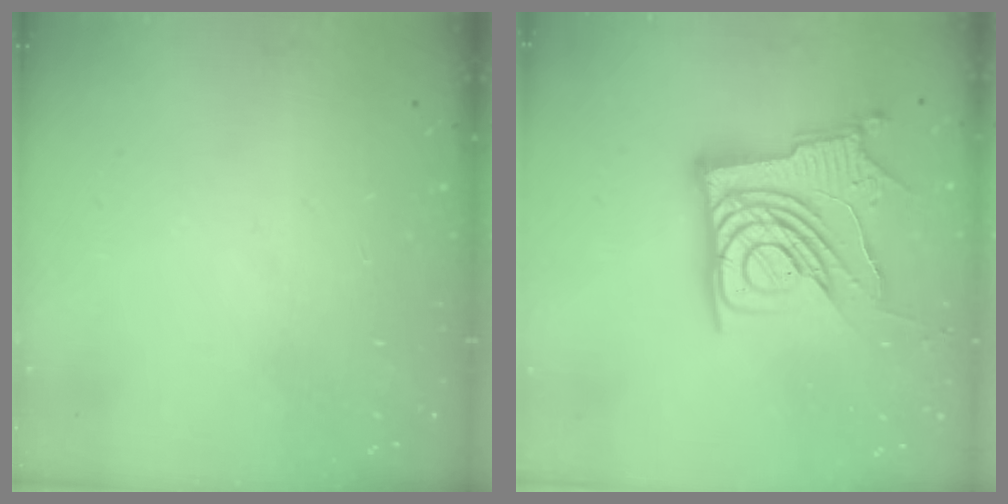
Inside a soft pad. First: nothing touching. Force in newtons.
{"total": 16.7, "press": 16.6, "slide": 2.2}